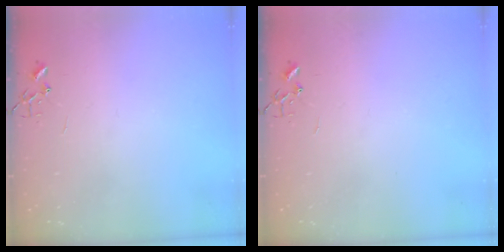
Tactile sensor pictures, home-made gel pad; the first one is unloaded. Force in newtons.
{"total": 0.0}